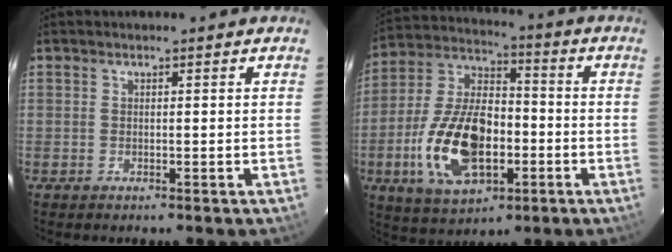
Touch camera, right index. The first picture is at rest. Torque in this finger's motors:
{"motor_torque": [1.30, -0.84, 1.05, 0.21]}